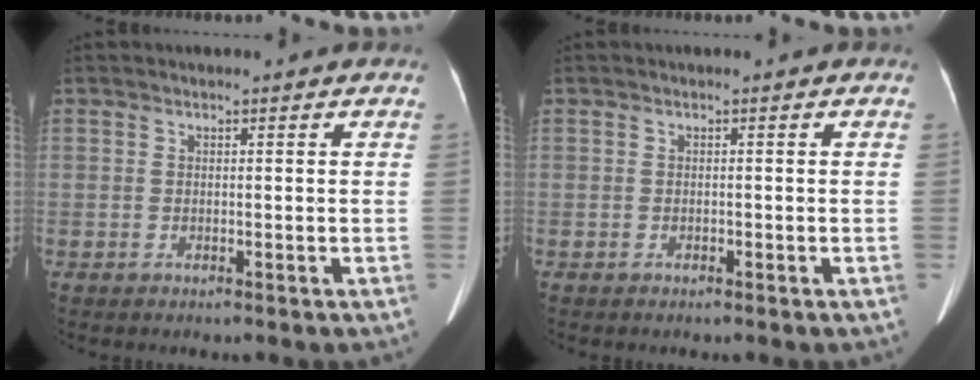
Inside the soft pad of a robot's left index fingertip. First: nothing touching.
{"total": 0.0}